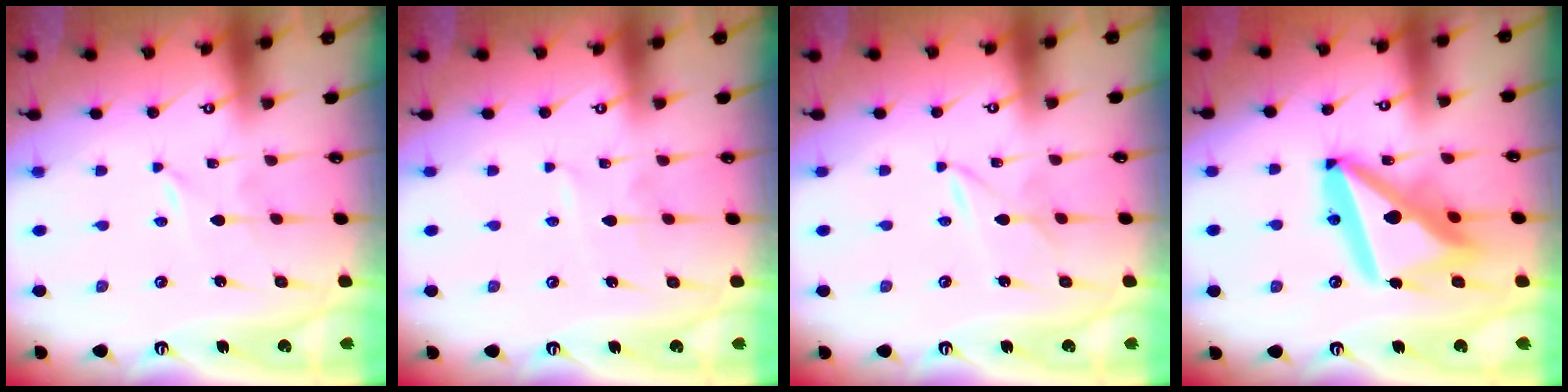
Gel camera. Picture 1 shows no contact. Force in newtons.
{"total": 3.3, "press": 3.2, "slide": 0.4}
{"total": 1.9, "press": 1.9, "slide": 0.3}
{"total": 20.0, "press": 19.9, "slide": 2.5}